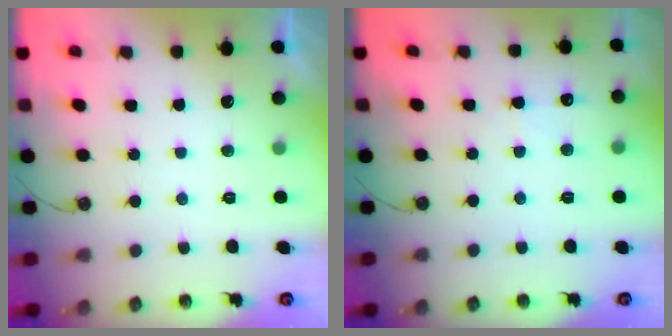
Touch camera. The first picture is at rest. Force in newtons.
{"total": 4.2, "press": 4.2, "slide": 0.7}